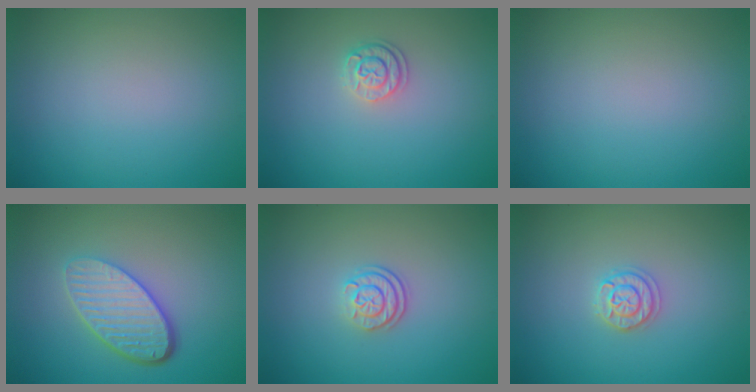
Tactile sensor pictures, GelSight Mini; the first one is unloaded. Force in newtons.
{"total": 1.9, "press": 1.7, "slide": 0.9}
{"total": 0.0}
{"total": 5.2, "press": 3.7, "slide": 3.7}
{"total": 2.4, "press": 1.8, "slide": 1.5}
{"total": 1.7, "press": 1.7, "slide": 0.2}